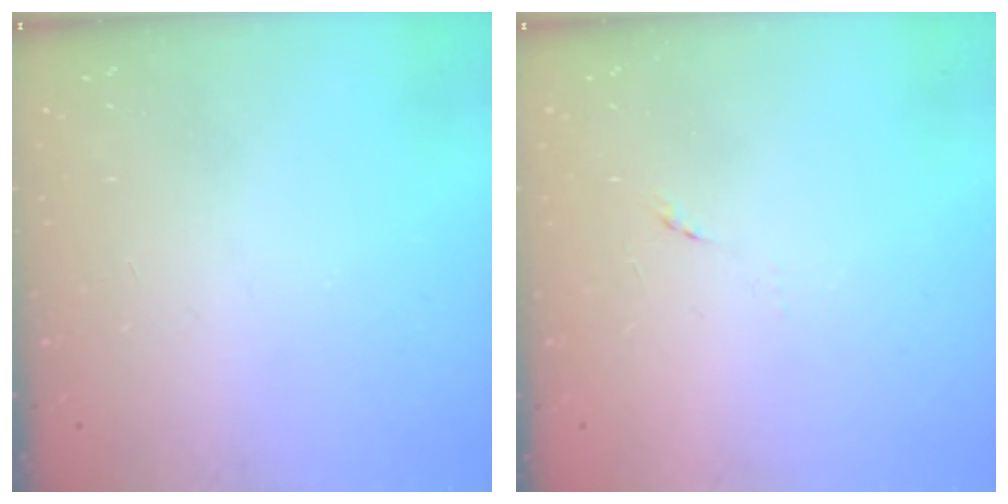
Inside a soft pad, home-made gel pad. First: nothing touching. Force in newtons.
{"total": 5.7, "press": 5.6, "slide": 0.6}